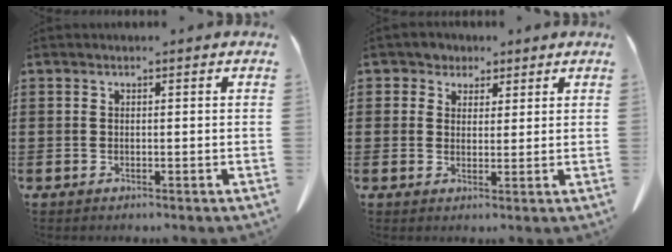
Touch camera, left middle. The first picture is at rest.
{"total": 3.1, "force": [2.2, 2.2, 0.1], "torque": [-0.018, 0.009, 0.040]}